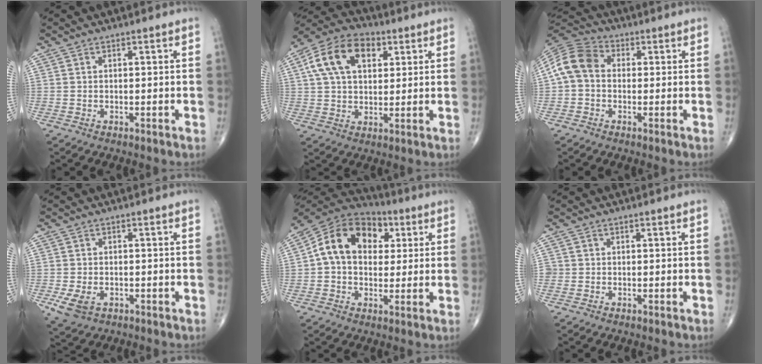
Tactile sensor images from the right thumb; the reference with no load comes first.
{"total": 14.4, "force": [4.9, 9.2, 10.0], "torque": [-0.164, 0.010, 0.081]}
{"total": 9.2, "force": [0.3, 7.2, 5.8], "torque": [-0.105, 0.029, -0.009]}
{"total": 4.1, "force": [-1.3, 2.7, 2.9], "torque": [-0.065, -0.003, -0.016]}
{"total": 15.6, "force": [3.3, 11.5, 10.1], "torque": [-0.142, 0.025, 0.046]}
{"total": 1.0, "force": [-0.2, 1.0, 0.0], "torque": [0.007, 0.005, -0.006]}